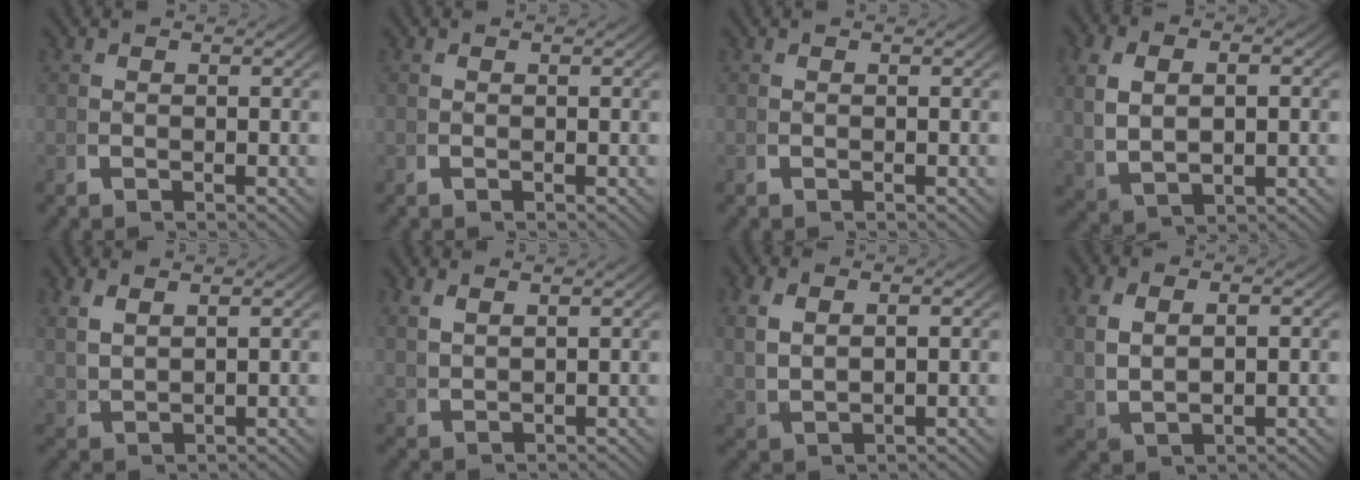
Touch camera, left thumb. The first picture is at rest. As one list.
[{"total": 0.0}, {"total": 0.0}, {"total": 5.3, "force": [0.7, 3.4, 4.0], "torque": [-0.096, -0.012, 0.030]}, {"total": 2.4, "force": [1.8, 1.0, 1.2], "torque": [-0.029, 0.002, 0.048]}, {"total": 1.8, "force": [1.6, 0.4, 0.7], "torque": [-0.016, 0.005, 0.043]}, {"total": 3.6, "force": [1.3, 2.2, 2.5], "torque": [-0.061, -0.005, 0.038]}, {"total": 4.5, "force": [1.0, 2.8, 3.3], "torque": [-0.079, -0.009, 0.035]}]